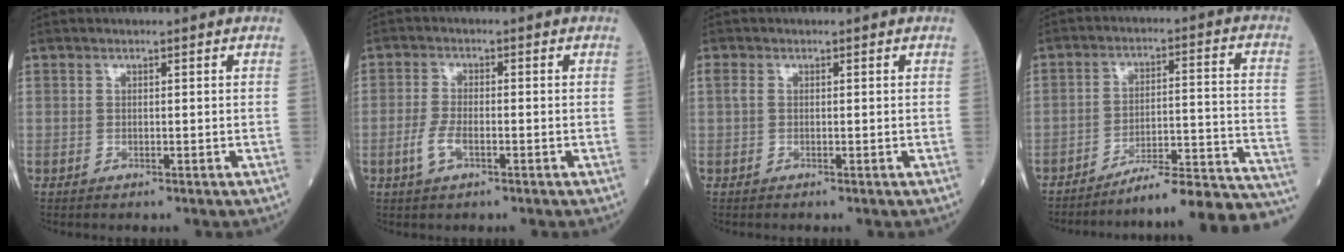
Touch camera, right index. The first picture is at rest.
{"total": 3.6, "force": [-1.3, 1.4, 3.1], "torque": [-0.067, 0.001, -0.029]}
{"total": 1.0, "force": [0.2, 0.7, 0.7], "torque": [-0.025, 0.012, 0.007]}
{"total": 19.3, "force": [-18.2, -0.4, 6.4], "torque": [-0.036, 0.027, -0.248]}